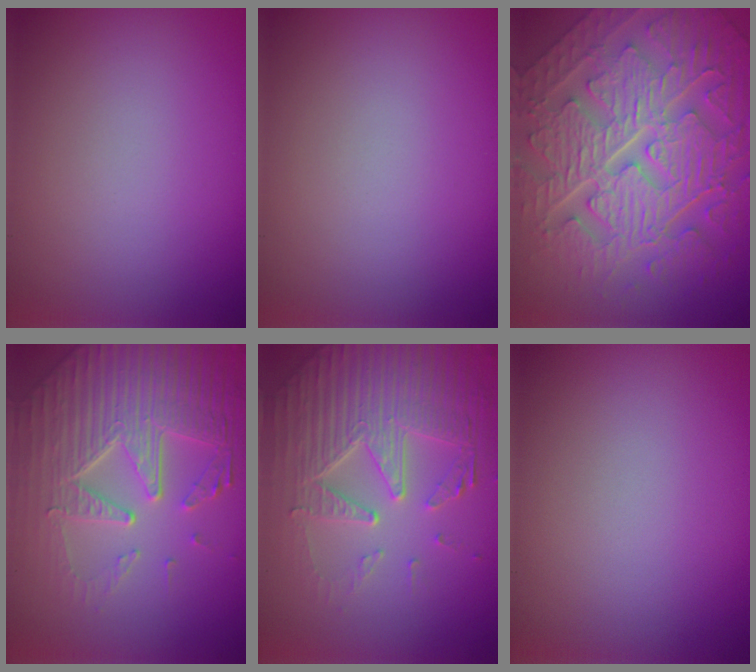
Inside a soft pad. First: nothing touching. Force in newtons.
{"total": 0.0}
{"total": 11.5, "press": 7.9, "slide": 8.4}
{"total": 8.2, "press": 5.7, "slide": 5.9}
{"total": 6.7, "press": 5.1, "slide": 4.3}
{"total": 0.0}